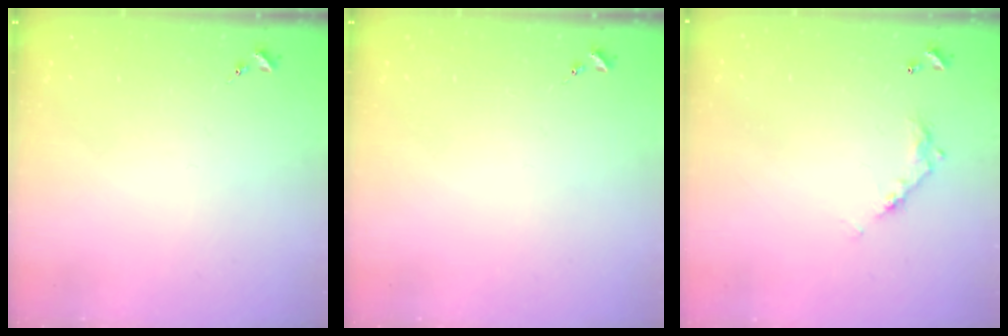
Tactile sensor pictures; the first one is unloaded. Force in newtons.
{"total": 0.0}
{"total": 8.4, "press": 8.4, "slide": 0.4}